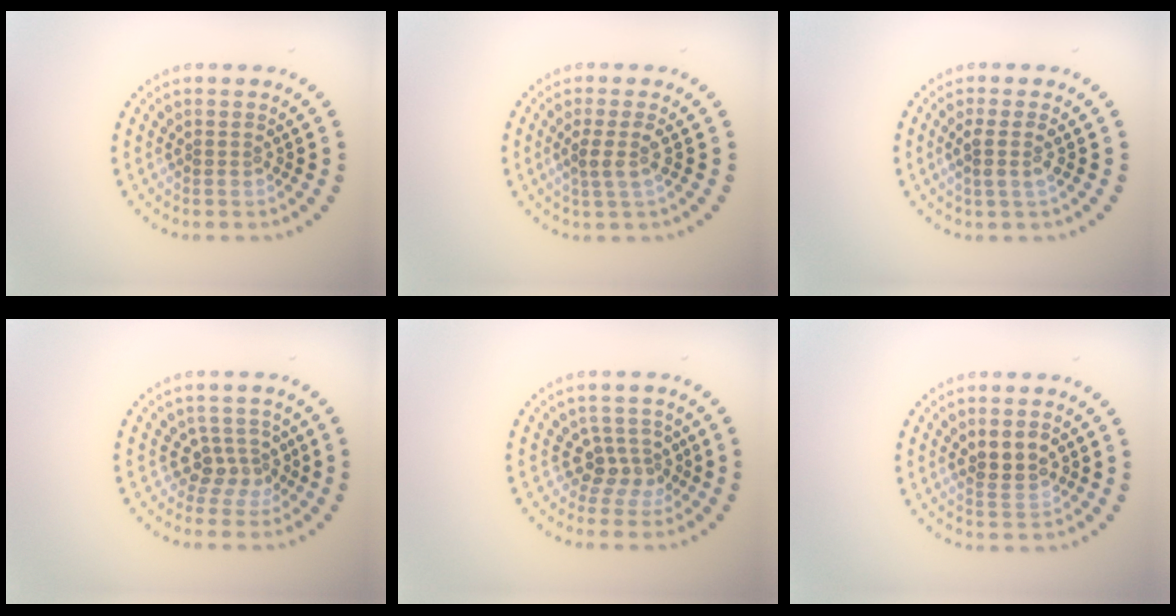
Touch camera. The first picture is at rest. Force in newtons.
{"total": 1.8, "press": 1.5, "slide": 1.0}
{"total": 1.7, "press": 1.5, "slide": 1.0}
{"total": 2.7, "press": 2.1, "slide": 1.8}
{"total": 2.7, "press": 2.0, "slide": 1.8}
{"total": 2.9, "press": 2.9, "slide": 0.7}